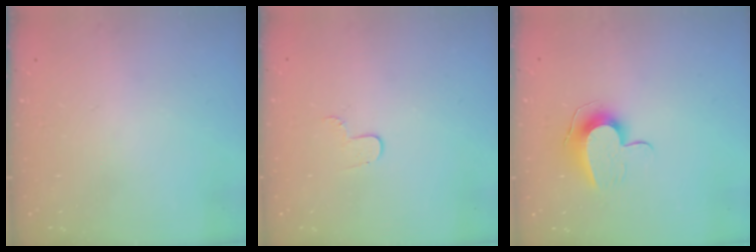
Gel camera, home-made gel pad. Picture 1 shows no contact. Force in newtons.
{"total": 4.0, "press": 3.9, "slide": 0.3}
{"total": 9.4, "press": 9.4, "slide": 0.6}